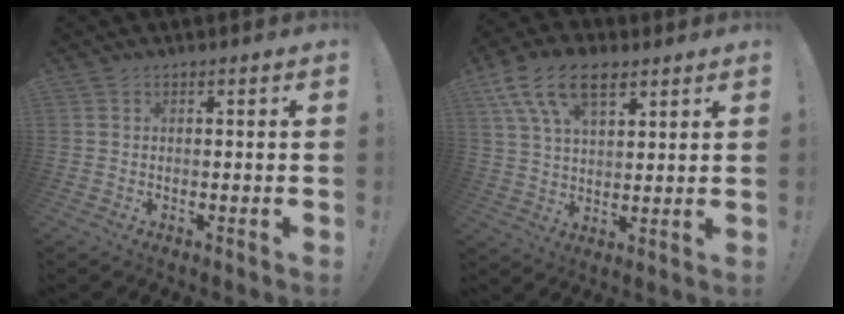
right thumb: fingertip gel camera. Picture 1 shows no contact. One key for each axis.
{"total": 13.7, "fx": 7.2, "fy": 7.4, "fz": 9.0, "tx": -0.155, "ty": -0.016, "tz": 0.134}